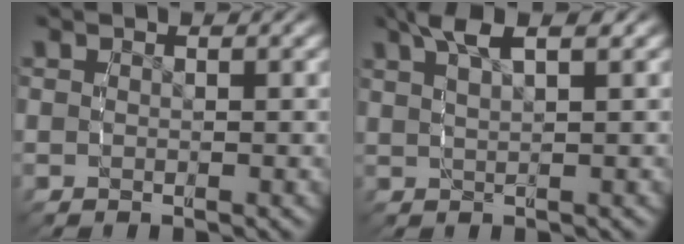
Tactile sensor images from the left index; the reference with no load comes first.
{"total": 3.4, "force": [2.5, 0.0, 2.3], "torque": [-0.036, 0.016, 0.044]}